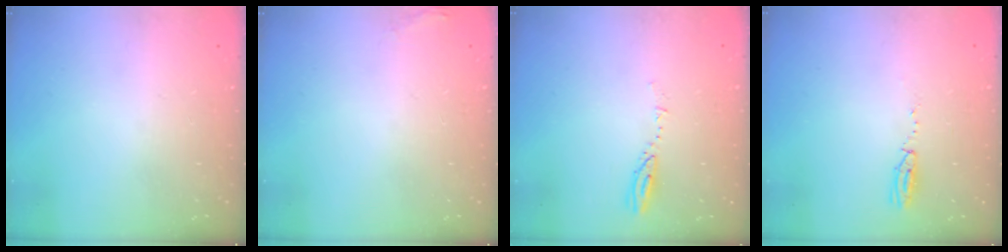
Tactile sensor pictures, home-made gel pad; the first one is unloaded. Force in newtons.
{"total": 3.9, "press": 3.2, "slide": 2.2}
{"total": 2.9, "press": 2.9, "slide": 0.3}
{"total": 3.7, "press": 2.9, "slide": 2.2}